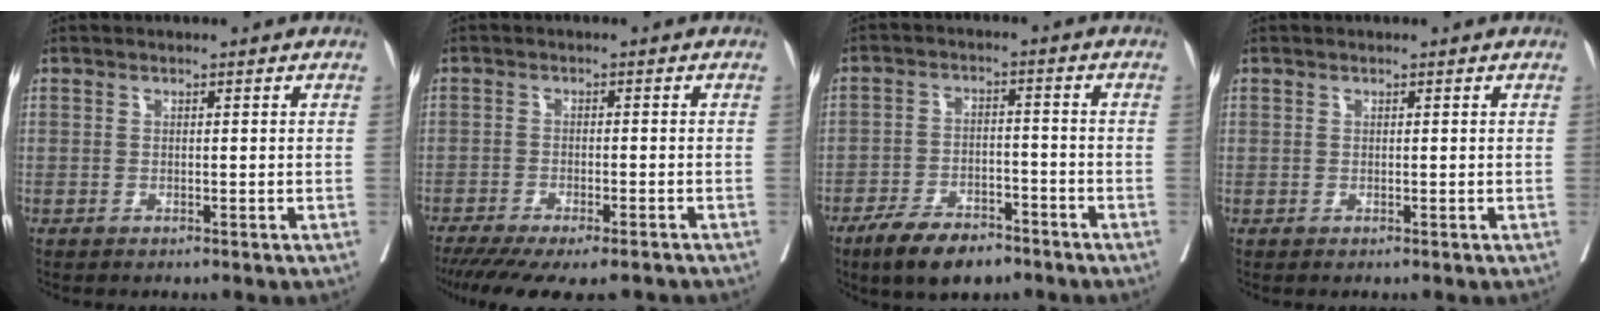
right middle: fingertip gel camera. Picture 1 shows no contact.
{"total": 14.1, "force": [-11.8, 3.0, 7.2], "torque": [-0.136, -0.030, -0.167]}
{"total": 8.7, "force": [-6.5, 3.2, 4.7], "torque": [-0.086, -0.007, -0.112]}
{"total": 0.0}